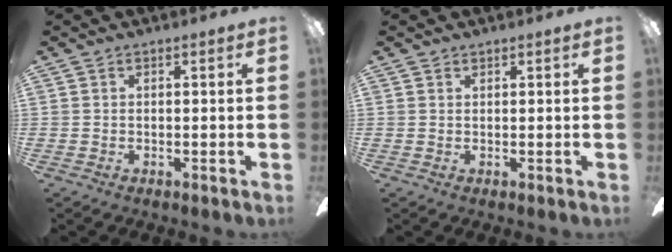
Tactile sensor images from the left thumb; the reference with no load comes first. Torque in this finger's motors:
{"motor_torque": [-0.05, 0.11, -0.38, 0.36, -0.02]}